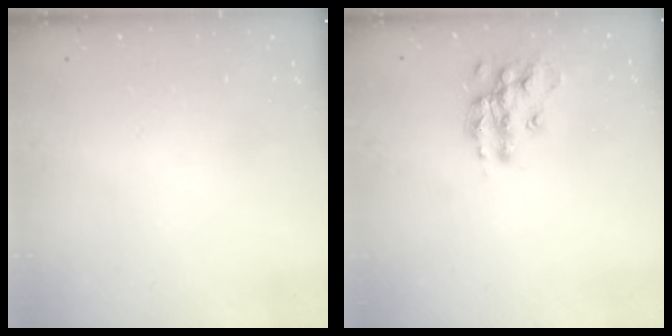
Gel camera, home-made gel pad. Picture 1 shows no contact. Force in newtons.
{"total": 13.2, "press": 13.1, "slide": 0.9}